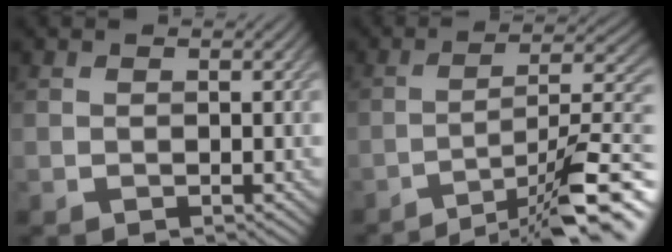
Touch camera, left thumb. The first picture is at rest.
{"total": 13.8, "force": [-9.0, 2.7, 10.0], "torque": [-0.145, 0.014, -0.136]}